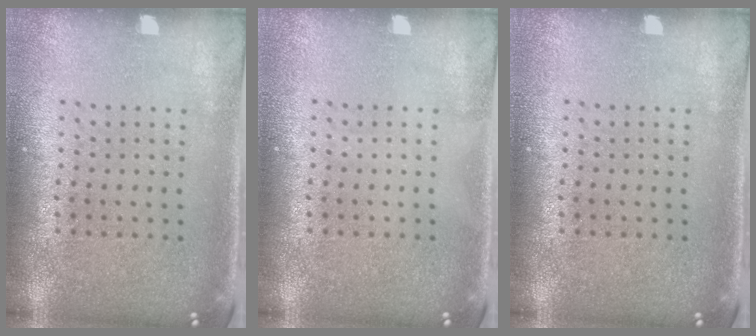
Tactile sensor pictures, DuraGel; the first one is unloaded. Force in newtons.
{"total": 0.0}
{"total": 0.0}